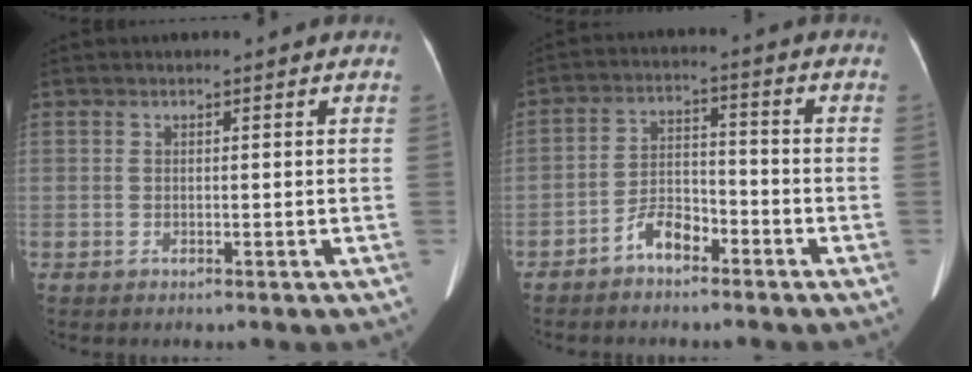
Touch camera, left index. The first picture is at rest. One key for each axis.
{"total": 5.1, "fx": -3.6, "fy": 2.2, "fz": 2.8, "tx": -0.059, "ty": 0.015, "tz": -0.067}